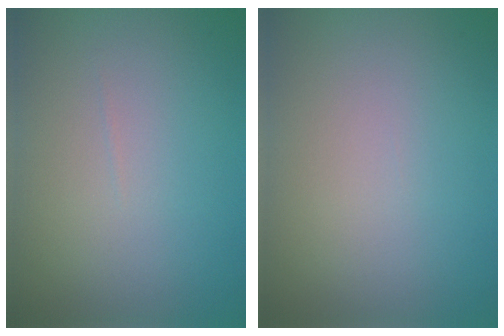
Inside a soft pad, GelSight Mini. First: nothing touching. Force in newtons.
{"total": 0.0}